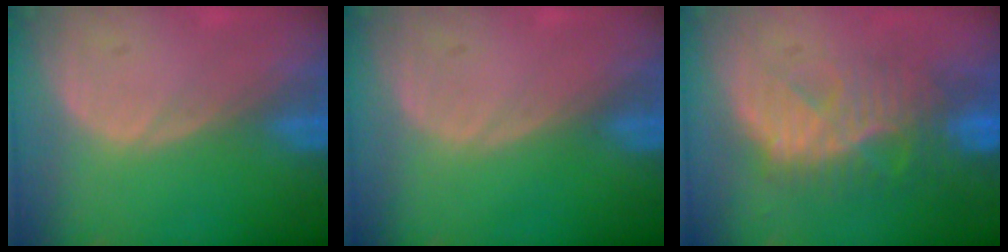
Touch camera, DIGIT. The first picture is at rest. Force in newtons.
{"total": 0.0}
{"total": 9.3, "press": 8.8, "slide": 3.0}